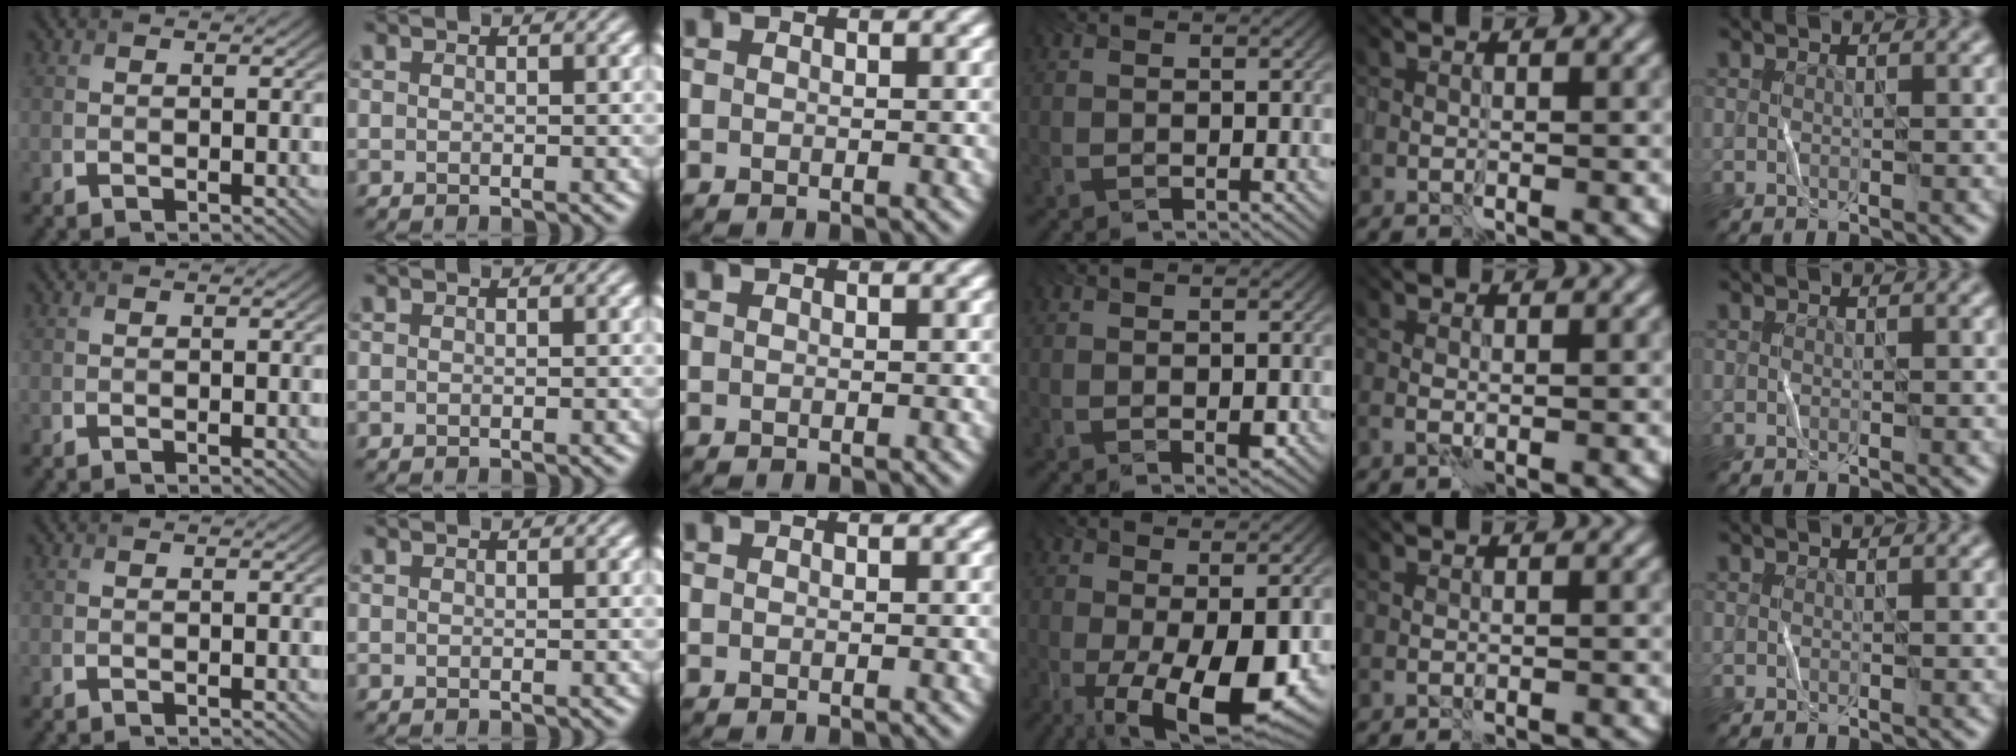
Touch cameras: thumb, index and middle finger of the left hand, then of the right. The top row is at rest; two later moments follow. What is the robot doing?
{"motion": "fold", "object": "bandana"}